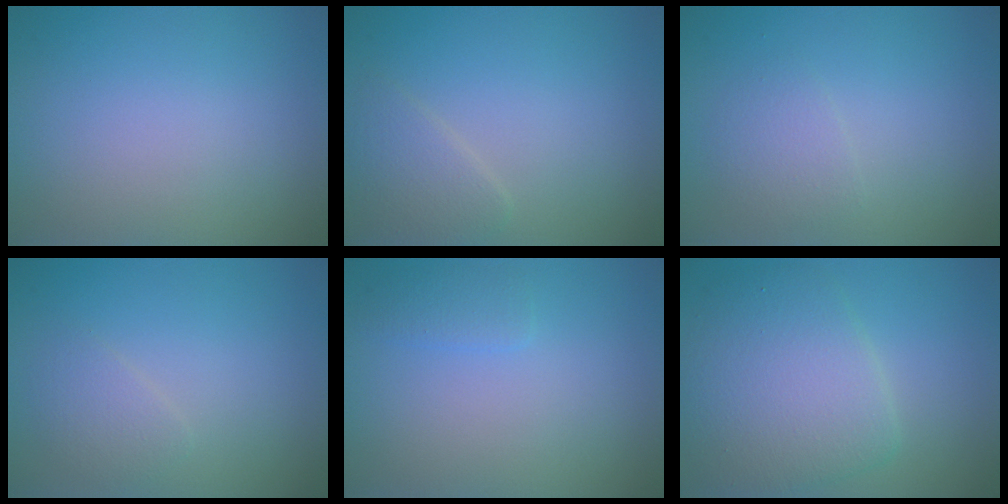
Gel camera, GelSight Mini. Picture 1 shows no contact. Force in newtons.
{"total": 2.0, "press": 2.0, "slide": 0.1}
{"total": 1.6, "press": 1.6, "slide": 0.1}
{"total": 1.5, "press": 1.5, "slide": 0.1}
{"total": 1.3, "press": 1.3, "slide": 0.1}
{"total": 6.4, "press": 6.4, "slide": 0.2}